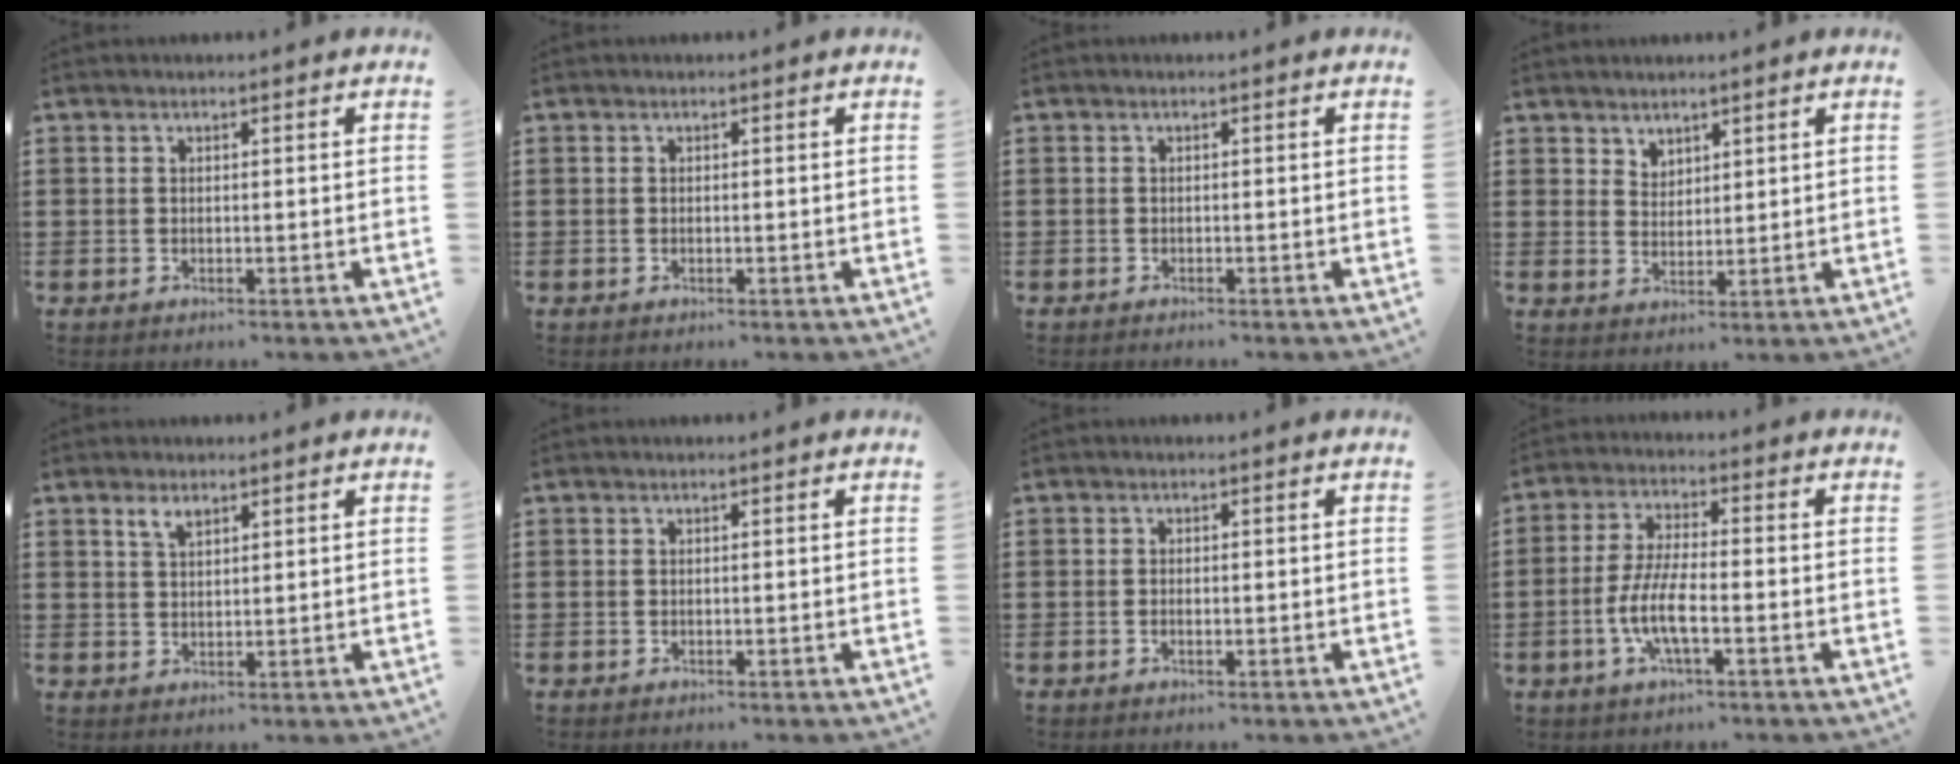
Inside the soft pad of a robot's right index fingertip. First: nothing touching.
{"total": 0.0}
{"total": 0.5, "force": [-0.5, 0.1, -0.1], "torque": [0.000, 0.001, -0.011]}
{"total": 2.7, "force": [2.3, 1.5, -0.1], "torque": [-0.005, 0.004, 0.045]}
{"total": 2.3, "force": [1.6, 1.1, 1.3], "torque": [-0.031, 0.004, 0.029]}
{"total": 0.0}
{"total": 0.8, "force": [-0.3, 0.2, 0.7], "torque": [-0.013, -0.004, -0.004]}
{"total": 7.1, "force": [-2.5, 1.7, 6.4], "torque": [-0.148, -0.014, -0.055]}